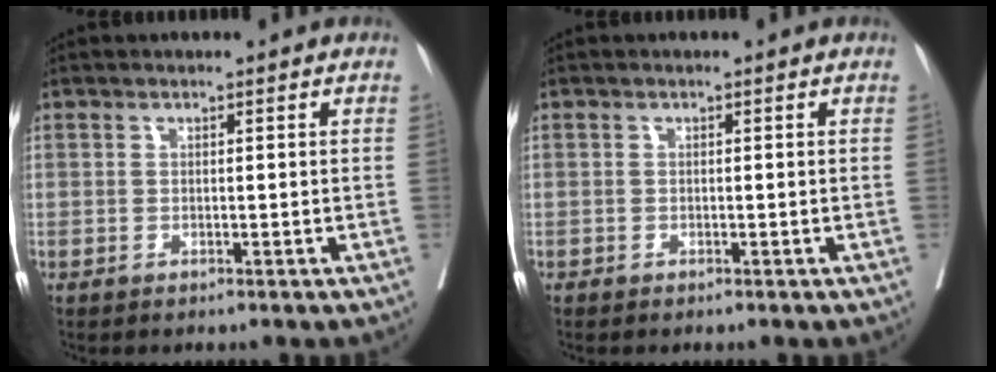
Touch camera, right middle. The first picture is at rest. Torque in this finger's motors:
{"motor_torque": [-0.35, 0.02, -0.04, 0.00]}